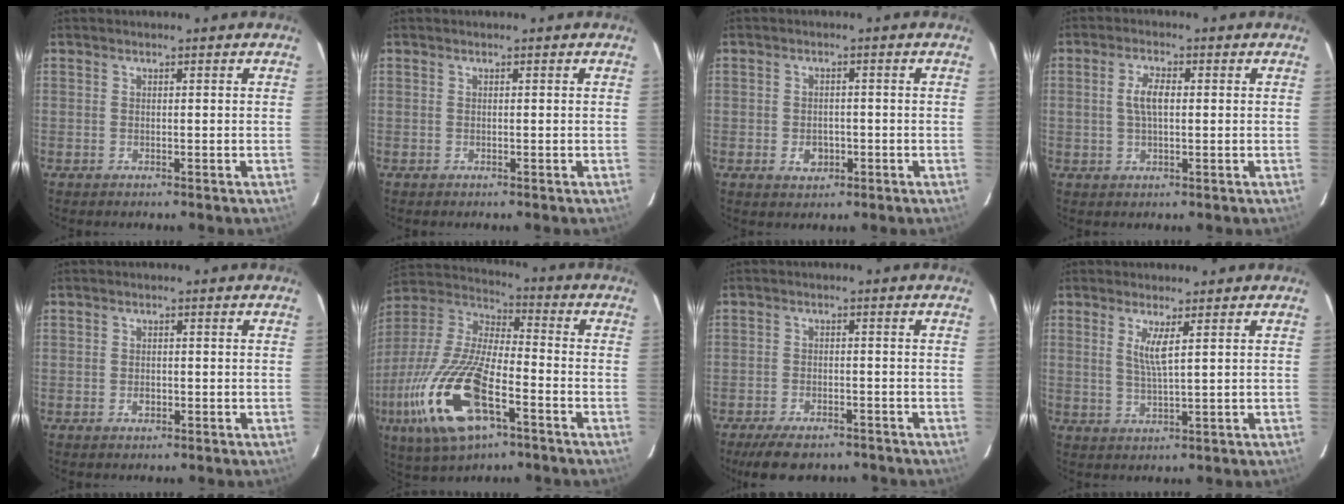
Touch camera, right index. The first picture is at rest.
{"total": 0.0}
{"total": 3.6, "force": [-1.4, 2.8, 1.8], "torque": [-0.036, 0.002, -0.015]}
{"total": 4.2, "force": [0.3, 1.8, 3.8], "torque": [-0.075, 0.007, 0.009]}
{"total": 1.5, "force": [-0.6, 1.2, 0.8], "torque": [-0.015, 0.004, -0.007]}
{"total": 23.8, "force": [-10.4, 8.8, 19.5], "torque": [-0.411, -0.051, -0.197]}
{"total": 9.3, "force": [-7.4, 3.5, 4.4], "torque": [-0.101, -0.010, -0.110]}
{"total": 3.8, "force": [1.5, 0.0, 3.5], "torque": [-0.069, -0.007, 0.027]}